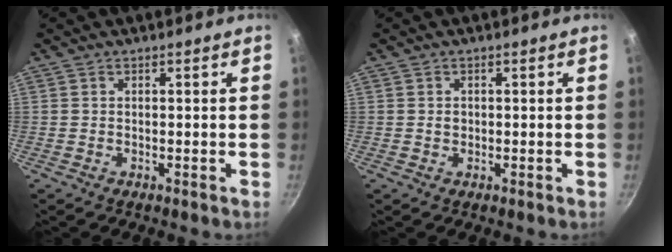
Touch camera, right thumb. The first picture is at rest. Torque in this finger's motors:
{"motor_torque": [0.12, 0.18, 0.31, -0.15, 0.00]}